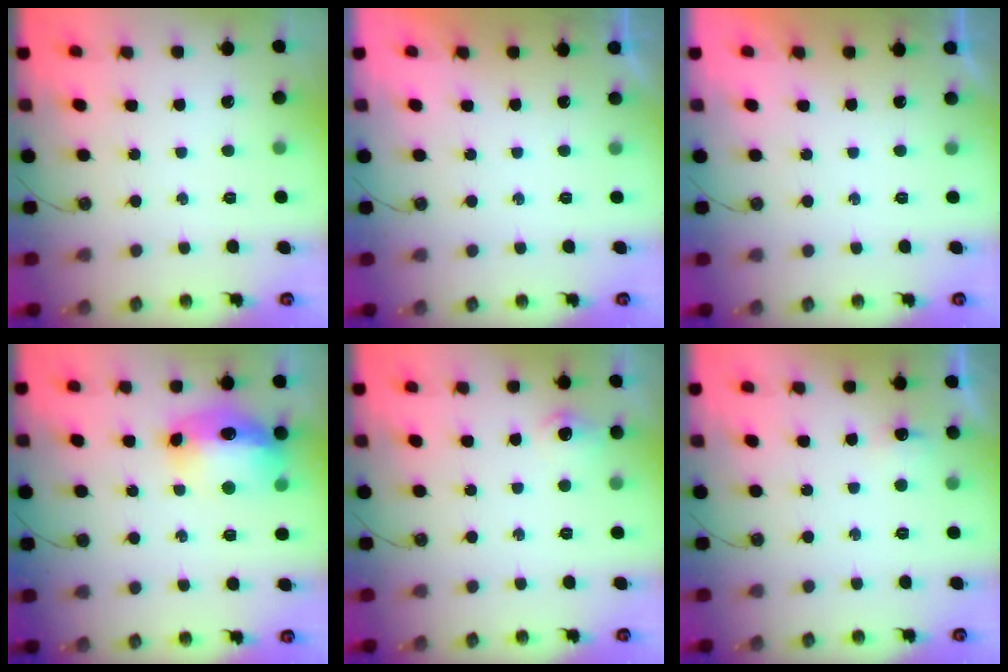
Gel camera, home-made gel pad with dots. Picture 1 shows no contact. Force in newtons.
{"total": 0.0}
{"total": 0.0}
{"total": 15.3, "press": 15.2, "slide": 1.4}
{"total": 6.9, "press": 6.9, "slide": 0.4}
{"total": 5.6, "press": 5.5, "slide": 1.2}